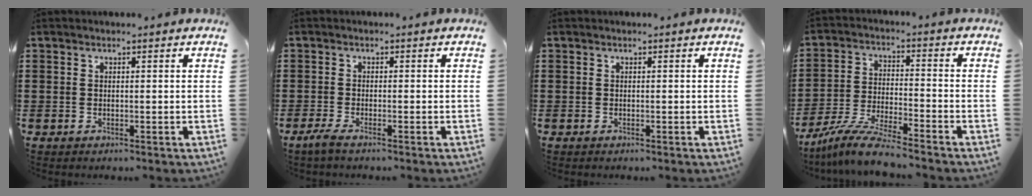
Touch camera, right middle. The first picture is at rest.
{"total": 1.6, "force": [-1.0, 0.1, 1.3], "torque": [-0.030, -0.006, -0.021]}
{"total": 0.0}
{"total": 8.2, "force": [-7.4, 0.0, 3.5], "torque": [-0.074, -0.006, -0.145]}